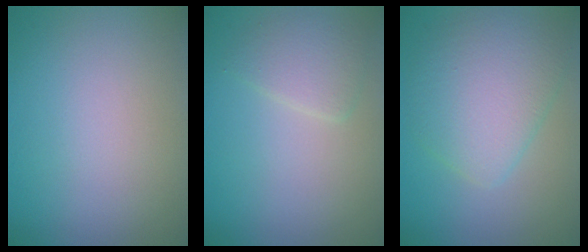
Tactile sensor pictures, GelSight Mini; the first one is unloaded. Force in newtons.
{"total": 2.3, "press": 2.3, "slide": 0.1}
{"total": 5.5, "press": 5.5, "slide": 0.1}